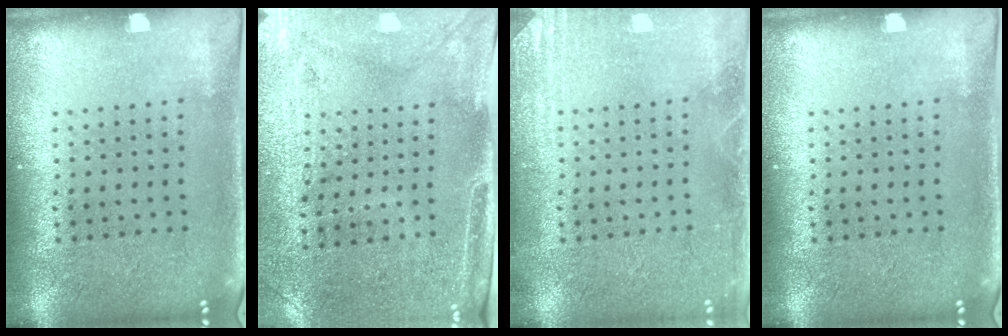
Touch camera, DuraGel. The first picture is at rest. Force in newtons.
{"total": 3.0, "press": 2.5, "slide": 1.5}
{"total": 2.2, "press": 2.1, "slide": 0.3}
{"total": 0.0}